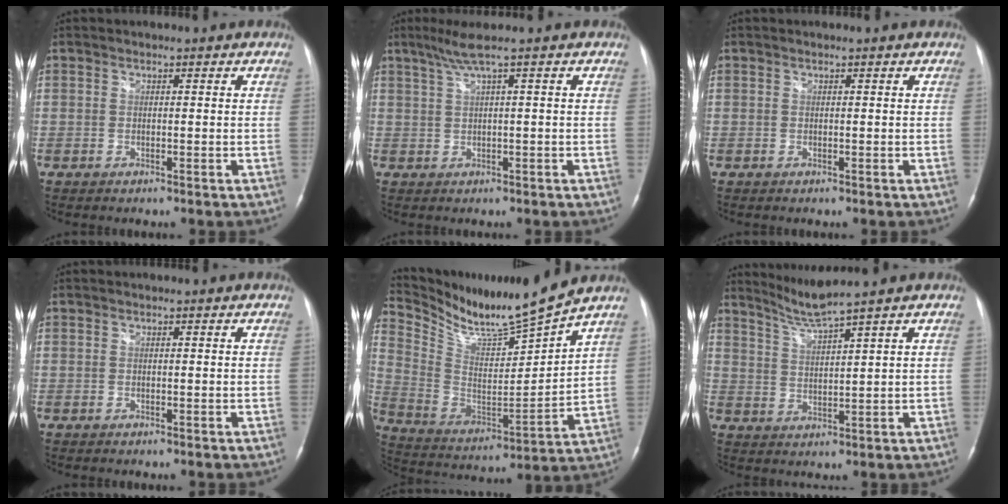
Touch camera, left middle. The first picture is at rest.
{"total": 3.3, "force": [1.7, -1.0, 2.6], "torque": [-0.063, 0.007, 0.040]}
{"total": 0.0}
{"total": 0.0}
{"total": 14.9, "force": [13.7, -1.2, 5.6], "torque": [-0.122, -0.038, 0.252]}
{"total": 4.7, "force": [4.0, -2.0, 1.1], "torque": [-0.032, -0.019, 0.087]}